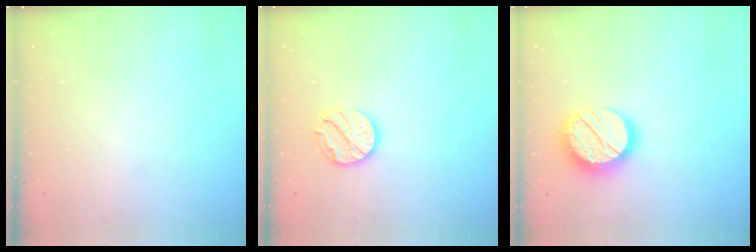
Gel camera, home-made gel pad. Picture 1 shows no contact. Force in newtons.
{"total": 11.1, "press": 11.1, "slide": 1.0}
{"total": 16.0, "press": 16.0, "slide": 0.8}